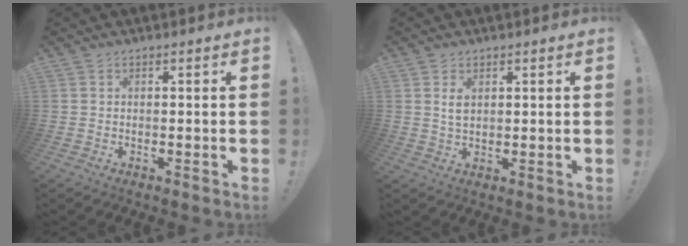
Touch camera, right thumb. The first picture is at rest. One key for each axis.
{"total": 3.2, "fx": 1.4, "fy": 1.9, "fz": 2.2, "tx": -0.024, "ty": -0.007, "tz": 0.020}